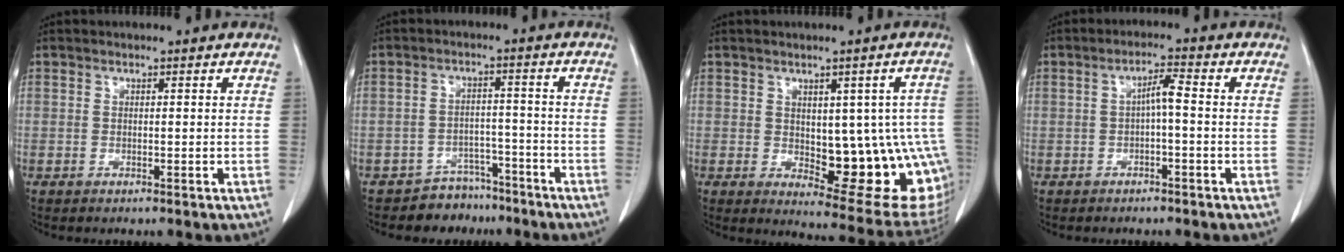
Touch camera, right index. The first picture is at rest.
{"total": 5.6, "force": [-4.7, 3.1, -0.4], "torque": [0.013, 0.024, -0.074]}
{"total": 15.8, "force": [-1.5, 6.2, 14.5], "torque": [-0.126, 0.007, 0.005]}
{"total": 3.1, "force": [-0.3, 0.3, 3.1], "torque": [-0.053, 0.011, -0.004]}